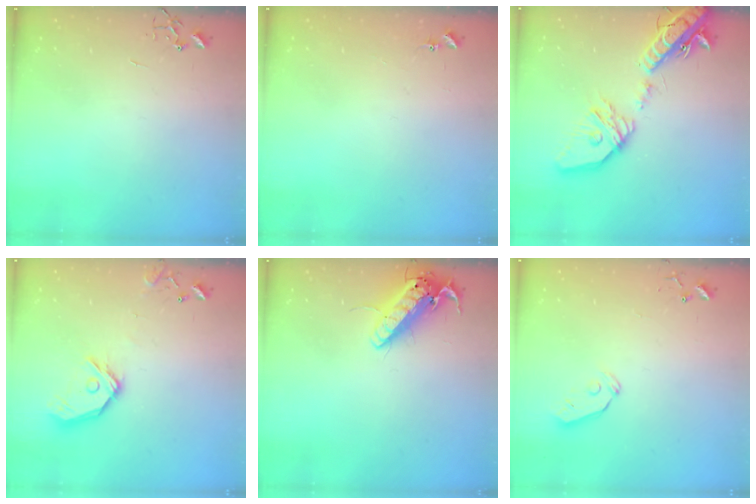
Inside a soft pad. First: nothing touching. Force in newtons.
{"total": 5.4, "press": 5.4, "slide": 0.6}
{"total": 23.6, "press": 23.3, "slide": 3.8}
{"total": 14.2, "press": 14.0, "slide": 2.3}
{"total": 14.9, "press": 14.7, "slide": 2.8}
{"total": 5.6, "press": 5.6, "slide": 0.7}